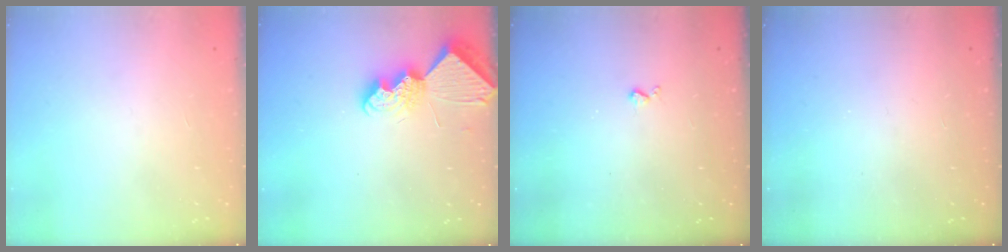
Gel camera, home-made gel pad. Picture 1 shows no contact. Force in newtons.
{"total": 8.5, "press": 8.4, "slide": 0.8}
{"total": 3.3, "press": 3.3, "slide": 0.5}
{"total": 0.0}